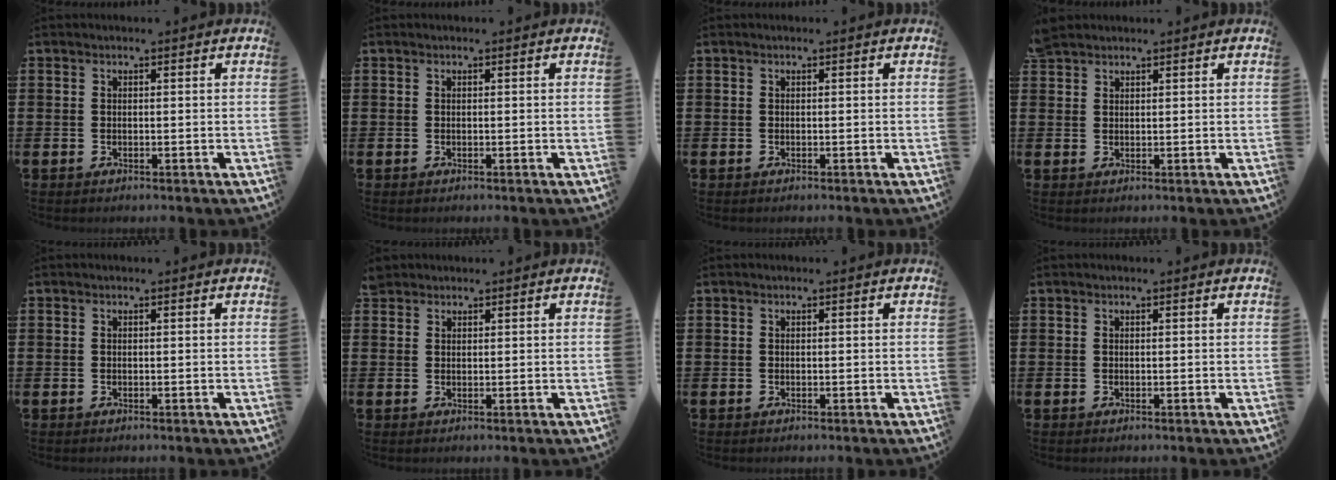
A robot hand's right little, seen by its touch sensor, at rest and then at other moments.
{"total": 0.0}
{"total": 0.0}
{"total": 1.9, "force": [1.8, 0.6, 0.3], "torque": [-0.004, 0.004, 0.034]}
{"total": 0.0}
{"total": 1.4, "force": [1.3, 0.6, 0.0], "torque": [0.011, -0.001, 0.023]}
{"total": 0.0}
{"total": 0.0}